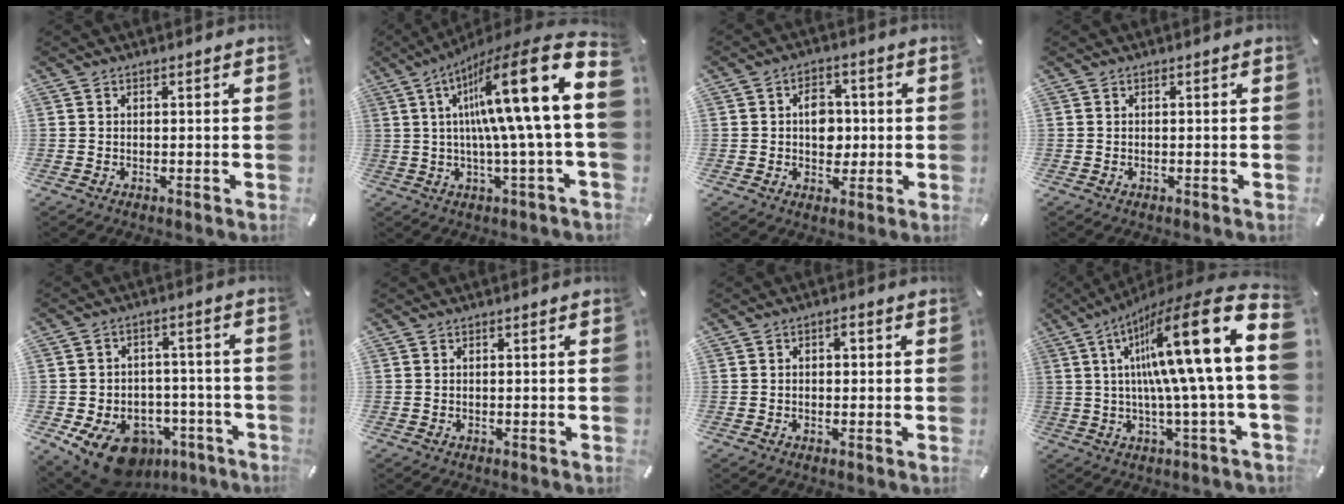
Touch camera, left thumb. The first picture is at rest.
{"total": 23.8, "force": [6.2, 2.5, 22.8], "torque": [-0.387, -0.058, 0.083]}
{"total": 7.1, "force": [0.1, 5.6, 4.4], "torque": [-0.048, 0.000, -0.003]}
{"total": 0.0}
{"total": 13.2, "force": [-7.6, 8.8, 6.3], "torque": [-0.106, 0.055, -0.121]}
{"total": 0.0}
{"total": 1.9, "force": [0.1, 1.3, 1.3], "torque": [-0.020, 0.005, -0.003]}
{"total": 24.9, "force": [6.7, 2.3, 23.9], "torque": [-0.415, -0.064, 0.089]}